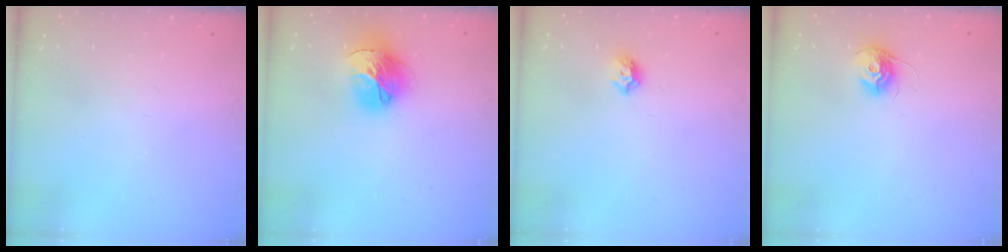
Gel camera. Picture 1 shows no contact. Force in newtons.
{"total": 16.0, "press": 15.9, "slide": 1.7}
{"total": 5.6, "press": 5.5, "slide": 0.9}
{"total": 10.3, "press": 10.3, "slide": 0.5}